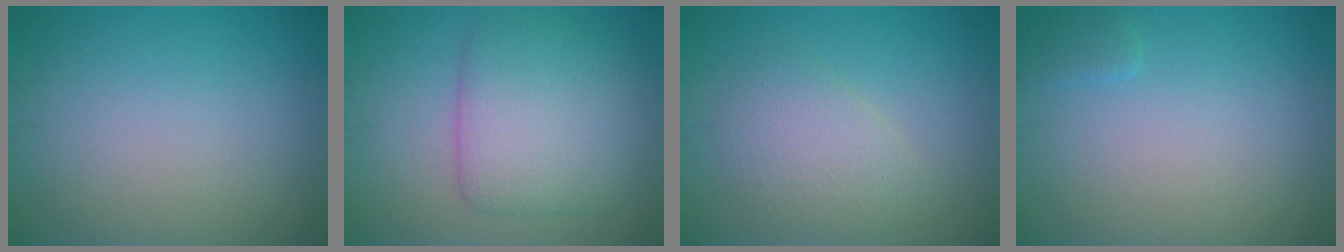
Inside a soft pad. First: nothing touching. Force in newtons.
{"total": 6.8, "press": 6.8, "slide": 0.3}
{"total": 3.0, "press": 3.0, "slide": 0.2}
{"total": 0.9, "press": 0.9, "slide": 0.1}